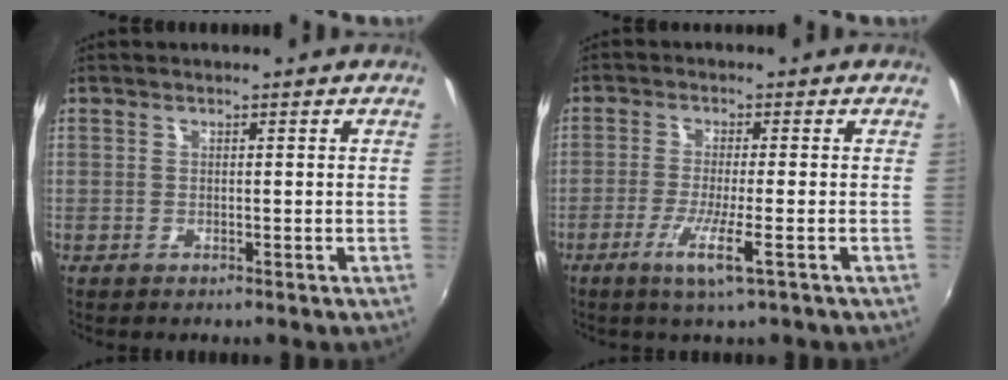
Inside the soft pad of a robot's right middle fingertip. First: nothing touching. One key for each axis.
{"total": 5.5, "fx": -2.9, "fy": -0.2, "fz": 4.7, "tx": -0.099, "ty": -0.014, "tz": -0.057}